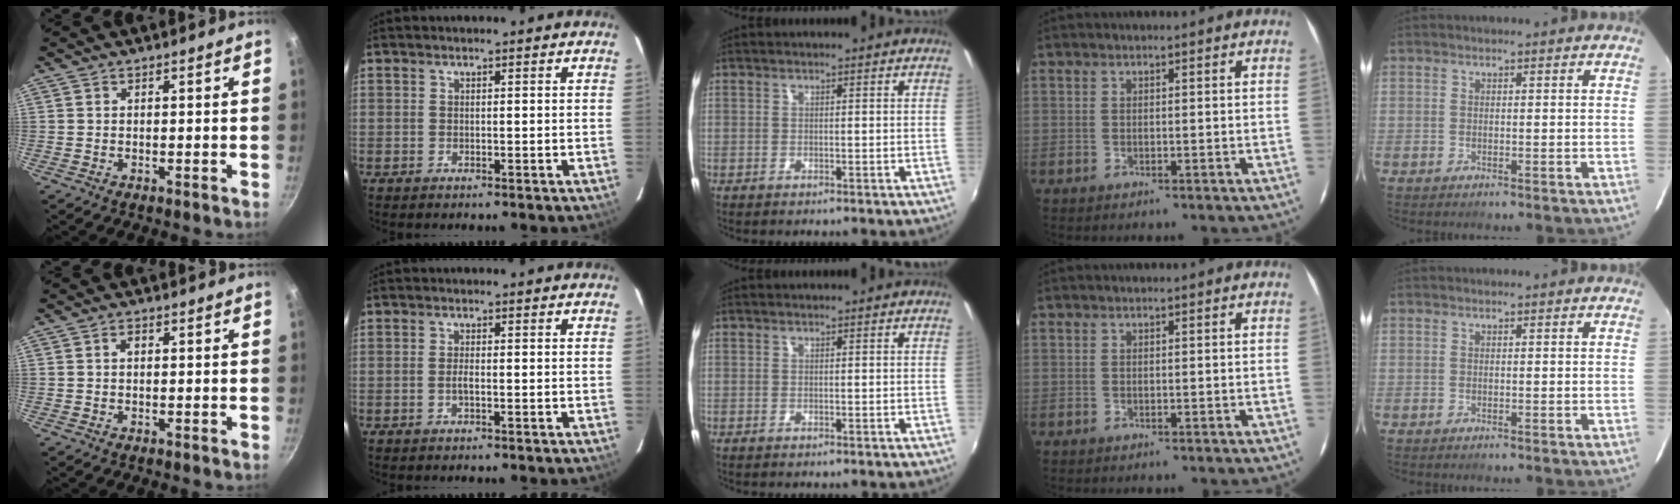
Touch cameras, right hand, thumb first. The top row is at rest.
{"thumb": {"total": 1.4, "force": [0.3, 1.0, 1.0], "torque": [-0.015, 0.004, 0.003]}, "index": {"total": 1.0, "force": [-0.4, 0.2, 0.9], "torque": [-0.019, -0.001, -0.007]}}